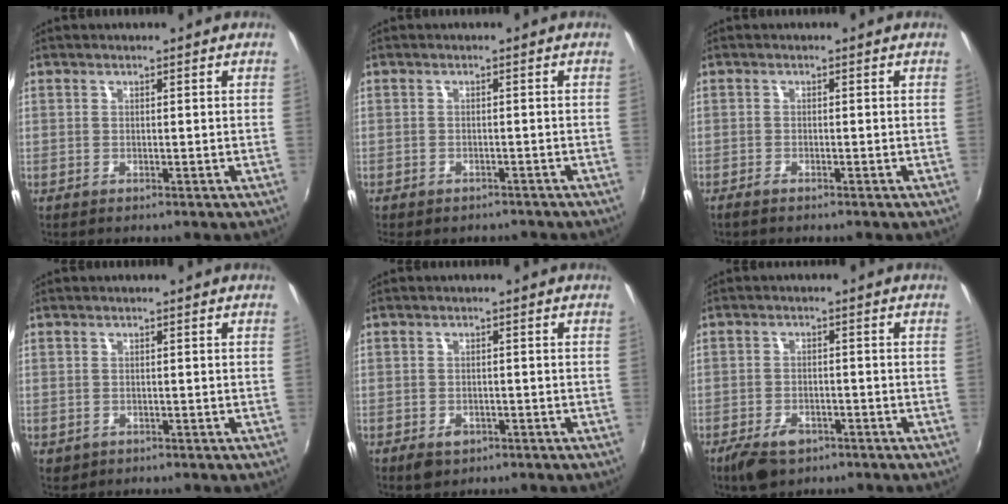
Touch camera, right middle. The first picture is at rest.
{"total": 3.9, "force": [-3.2, 1.8, 1.4], "torque": [-0.031, -0.013, -0.039]}
{"total": 1.4, "force": [-1.2, 0.2, 0.6], "torque": [-0.017, -0.004, -0.026]}
{"total": 1.5, "force": [-0.4, 1.4, 0.5], "torque": [-0.010, -0.004, -0.005]}
{"total": 3.5, "force": [-1.9, 2.4, 1.7], "torque": [-0.036, -0.006, -0.026]}
{"total": 6.9, "force": [-4.5, 3.8, 3.7], "torque": [-0.095, -0.013, -0.073]}